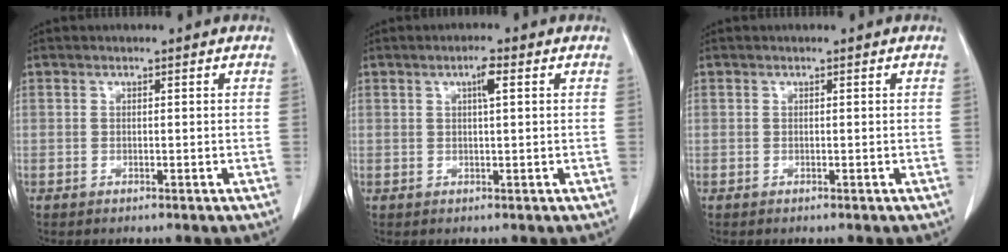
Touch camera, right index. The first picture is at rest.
{"total": 2.3, "force": [0.8, 0.2, 2.1], "torque": [-0.037, 0.002, 0.013]}
{"total": 0.0}